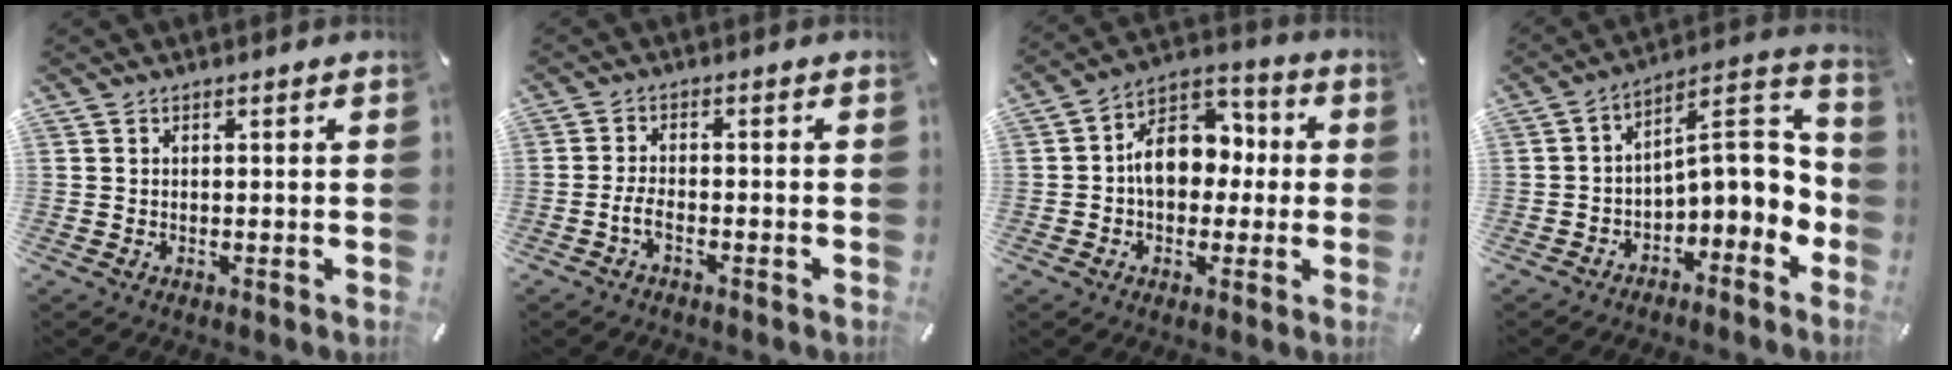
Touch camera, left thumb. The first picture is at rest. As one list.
[{"total": 3.5, "force": [-1.9, 1.2, 2.6], "torque": [-0.059, 0.006, -0.038]}, {"total": 11.2, "force": [-0.4, 8.7, 7.1], "torque": [-0.123, 0.015, -0.008]}, {"total": 8.4, "force": [-0.8, 5.1, 6.6], "torque": [-0.076, -0.020, -0.019]}]